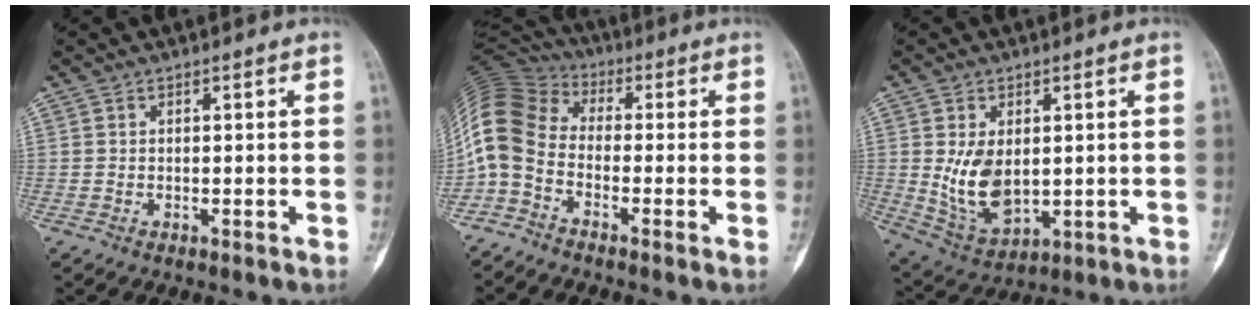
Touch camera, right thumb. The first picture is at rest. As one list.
[{"total": 10.7, "force": [-2.9, 7.1, 7.5], "torque": [-0.159, 0.050, -0.081]}, {"total": 9.7, "force": [0.8, 6.2, 7.4], "torque": [-0.123, -0.015, 0.038]}]